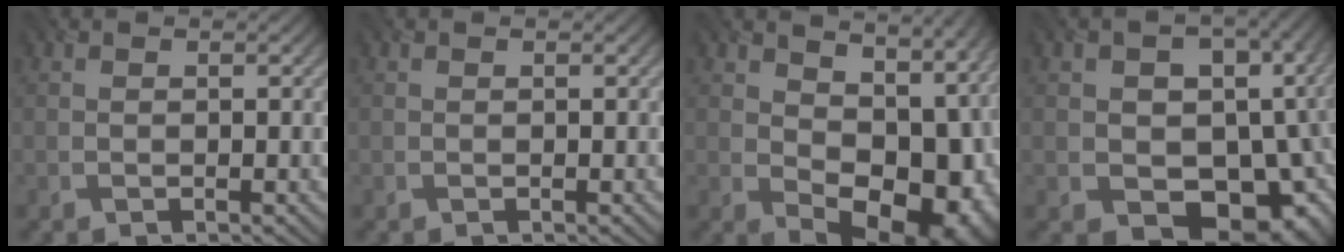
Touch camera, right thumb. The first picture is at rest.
{"total": 0.0}
{"total": 13.5, "force": [1.0, 9.1, 9.8], "torque": [-0.123, -0.029, 0.042]}
{"total": 13.9, "force": [-2.5, 10.9, 8.3], "torque": [-0.096, -0.003, -0.043]}